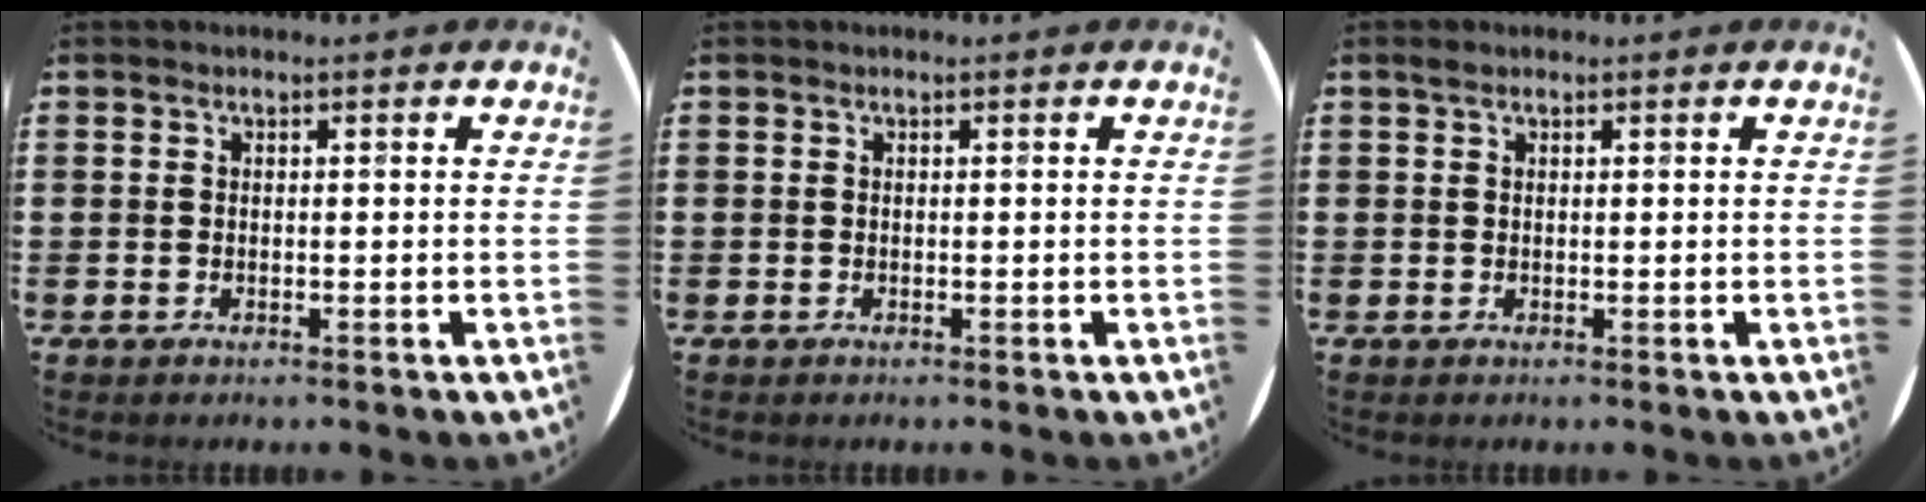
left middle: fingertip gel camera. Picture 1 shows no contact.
{"total": 0.0}
{"total": 0.6, "force": [0.5, 0.3, 0.2], "torque": [-0.005, 0.003, 0.008]}